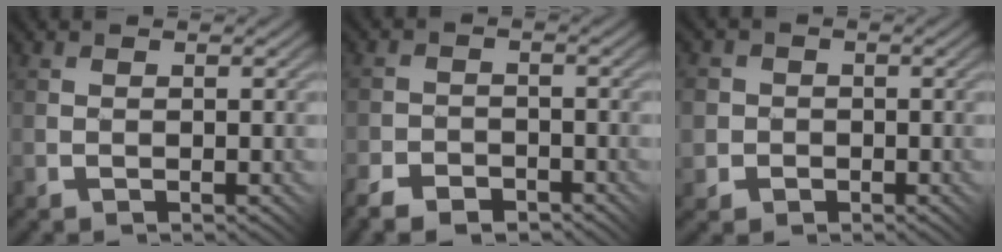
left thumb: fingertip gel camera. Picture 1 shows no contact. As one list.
[{"total": 4.4, "force": [-3.6, 1.9, 1.6], "torque": [-0.033, 0.000, -0.071]}, {"total": 4.8, "force": [-1.0, 4.7, 0.4], "torque": [-0.024, 0.006, -0.047]}]